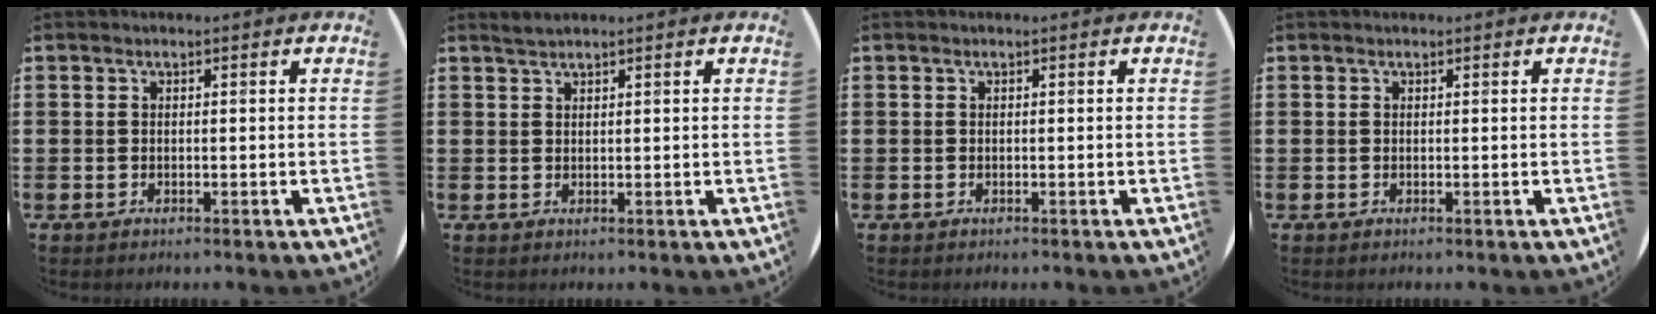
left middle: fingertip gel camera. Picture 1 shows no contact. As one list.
[{"total": 1.1, "force": [1.1, -0.1, 0.2], "torque": [-0.005, 0.000, 0.020]}, {"total": 0.0}, {"total": 0.0}]